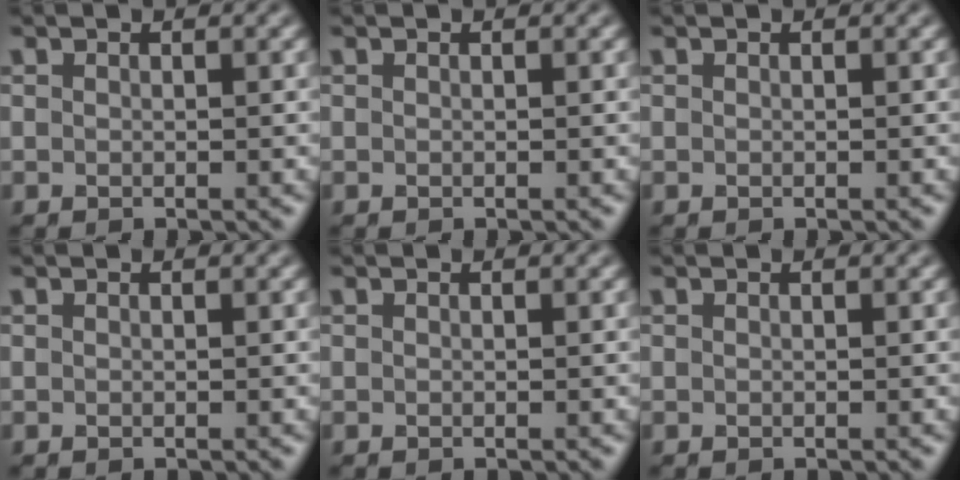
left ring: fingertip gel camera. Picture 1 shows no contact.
{"total": 0.0}
{"total": 0.0}
{"total": 0.0}
{"total": 0.0}
{"total": 0.0}